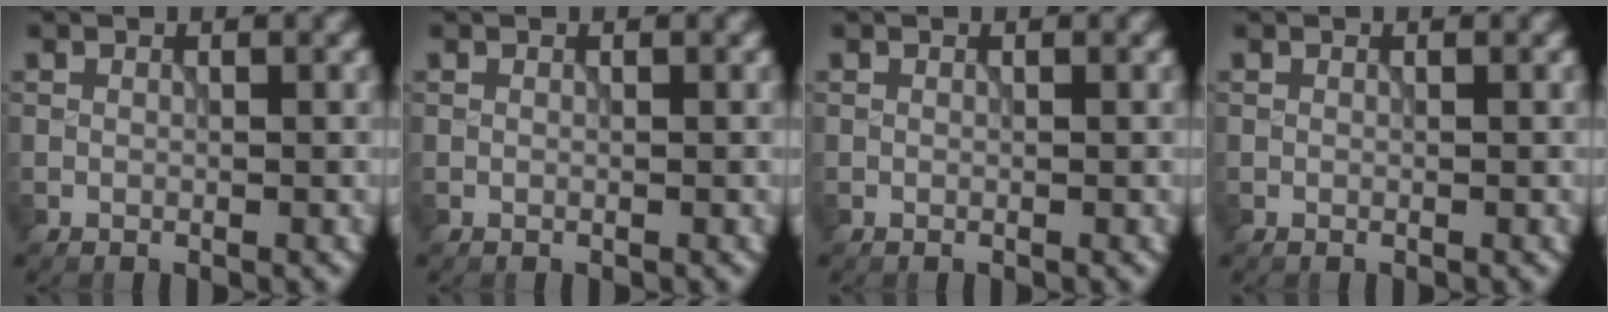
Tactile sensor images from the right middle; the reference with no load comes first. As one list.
[{"total": 0.0}, {"total": 0.0}, {"total": 0.0}]